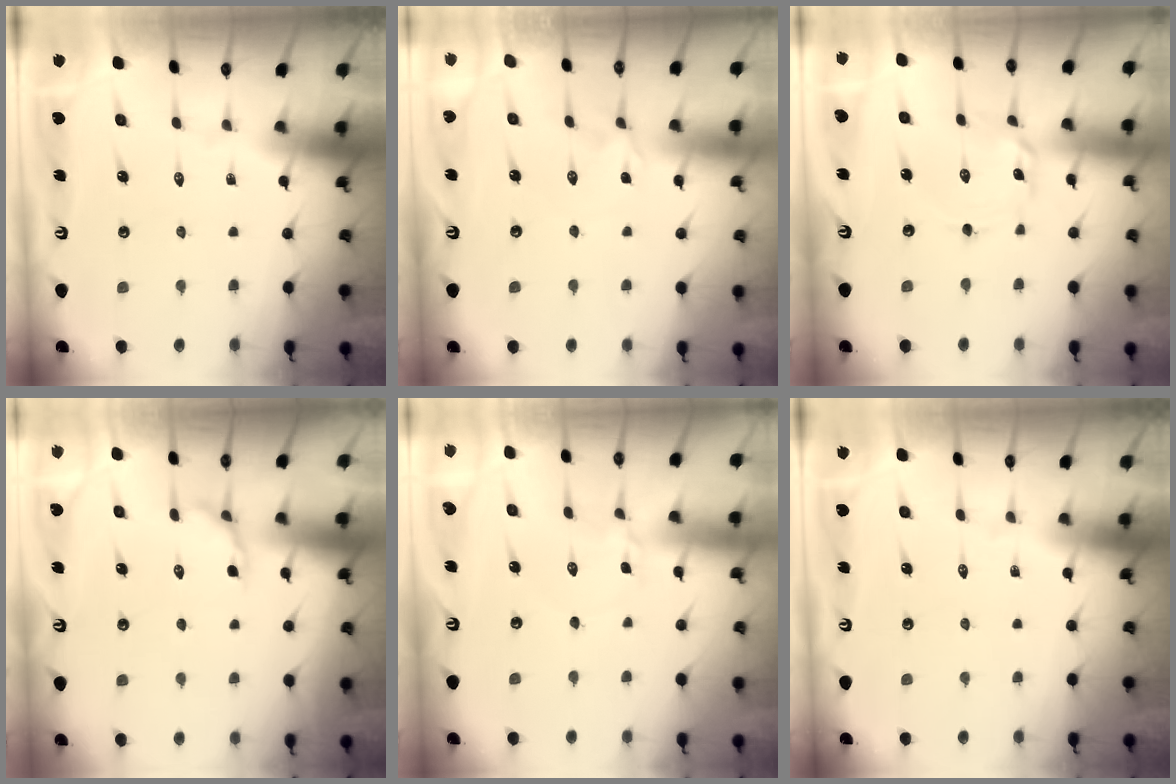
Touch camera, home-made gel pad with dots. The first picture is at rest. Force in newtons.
{"total": 2.9, "press": 2.9, "slide": 0.7}
{"total": 2.4, "press": 2.4, "slide": 0.1}
{"total": 4.7, "press": 4.4, "slide": 1.6}
{"total": 2.0, "press": 2.0, "slide": 0.3}
{"total": 0.0}